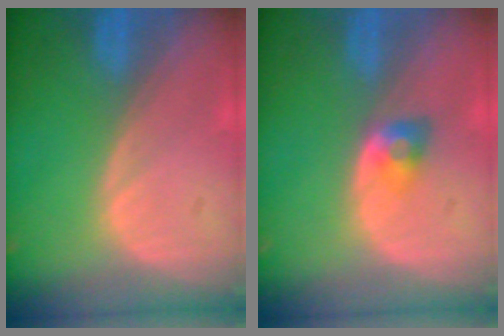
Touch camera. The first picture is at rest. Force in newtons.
{"total": 2.8, "press": 2.4, "slide": 1.4}